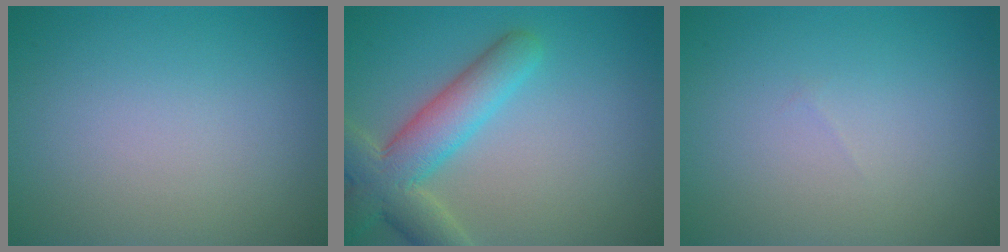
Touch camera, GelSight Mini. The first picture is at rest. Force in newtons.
{"total": 6.4, "press": 6.4, "slide": 0.4}
{"total": 0.0}